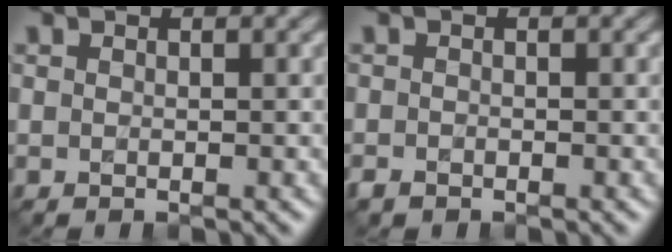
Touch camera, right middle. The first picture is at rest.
{"total": 1.1, "force": [-0.7, 0.7, 0.5], "torque": [-0.011, -0.007, -0.013]}